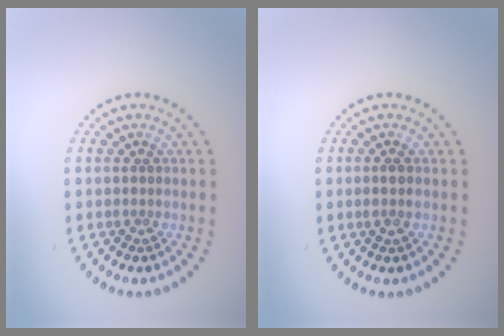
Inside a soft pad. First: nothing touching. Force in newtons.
{"total": 1.2, "press": 1.1, "slide": 0.5}